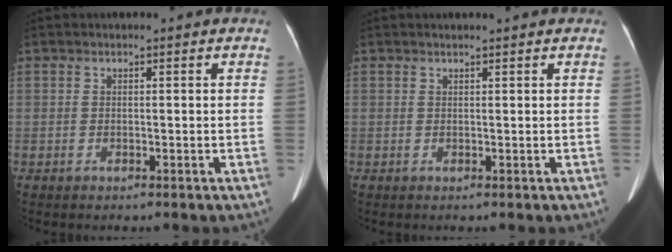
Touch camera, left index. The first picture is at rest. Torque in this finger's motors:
{"motor_torque": [-0.26, -0.13, -0.11, -0.01]}